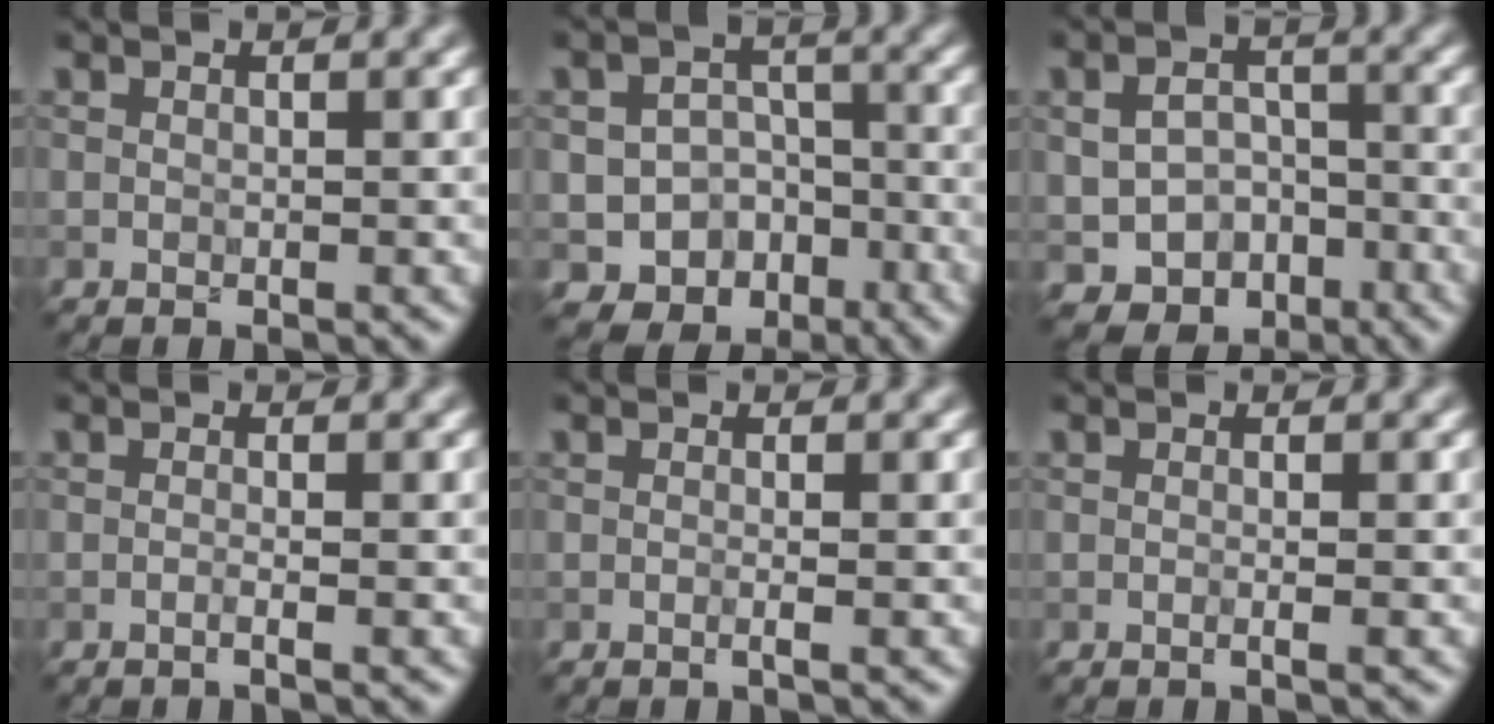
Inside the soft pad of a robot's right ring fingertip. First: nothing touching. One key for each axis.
{"total": 6.7, "fx": -3.5, "fy": 5.3, "fz": 2.1, "tx": -0.009, "ty": -0.001, "tz": -0.054}
{"total": 4.6, "fx": -2.0, "fy": 3.5, "fz": 2.2, "tx": -0.035, "ty": -0.007, "tz": -0.027}
{"total": 1.0, "fx": -0.3, "fy": 0.2, "fz": 0.9, "tx": -0.012, "ty": -0.007, "tz": -0.017}
{"total": 1.1, "fx": 0.0, "fy": 0.4, "fz": 1.0, "tx": -0.009, "ty": -0.011, "tz": -0.013}
{"total": 1.5, "fx": 0.1, "fy": 0.7, "fz": 1.3, "tx": 0.005, "ty": -0.007, "tz": -0.020}